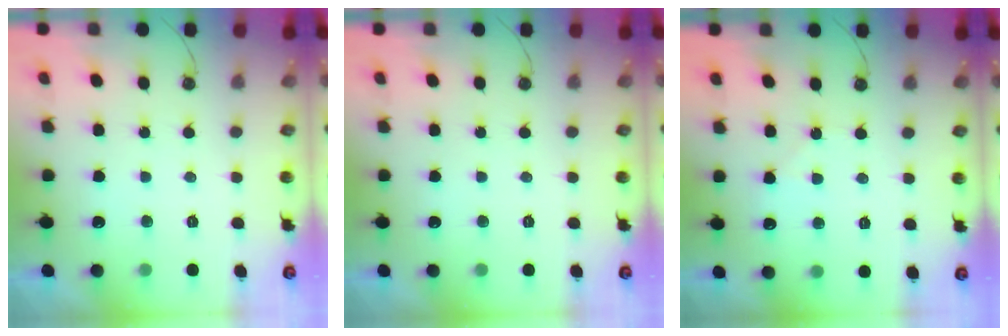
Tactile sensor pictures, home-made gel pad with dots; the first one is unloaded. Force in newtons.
{"total": 0.0}
{"total": 5.2, "press": 5.1, "slide": 0.9}